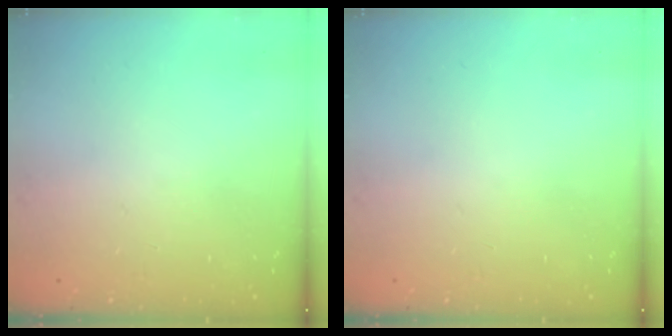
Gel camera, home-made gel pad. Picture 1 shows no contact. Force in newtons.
{"total": 0.0}